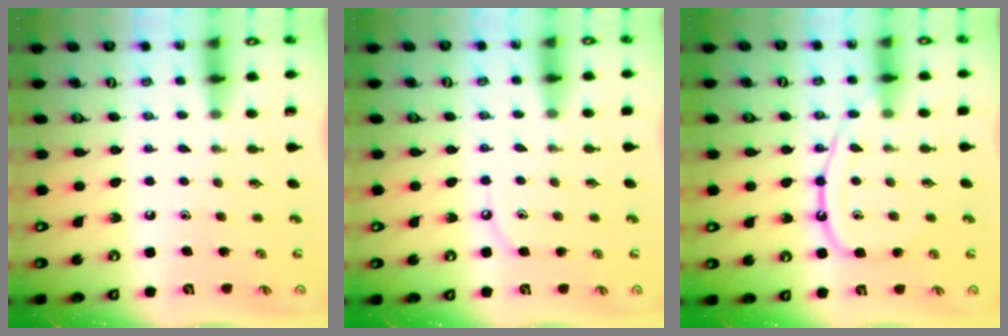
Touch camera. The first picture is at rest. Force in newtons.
{"total": 3.9, "press": 3.9, "slide": 0.4}
{"total": 11.1, "press": 11.1, "slide": 1.2}